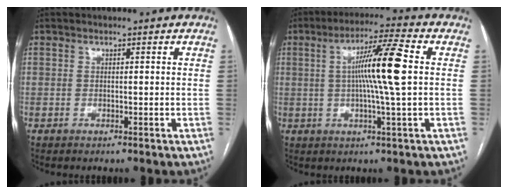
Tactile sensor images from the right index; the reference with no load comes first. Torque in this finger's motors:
{"motor_torque": [1.17, 0.50, 0.38, 0.17]}